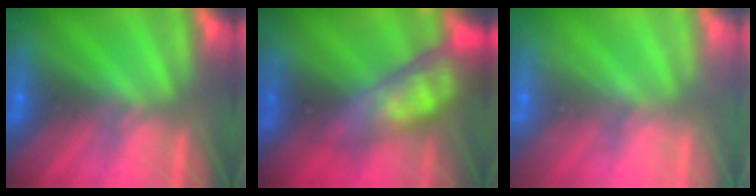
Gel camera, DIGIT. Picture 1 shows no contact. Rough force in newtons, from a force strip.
{"total": 5.8}
{"total": 2.4}